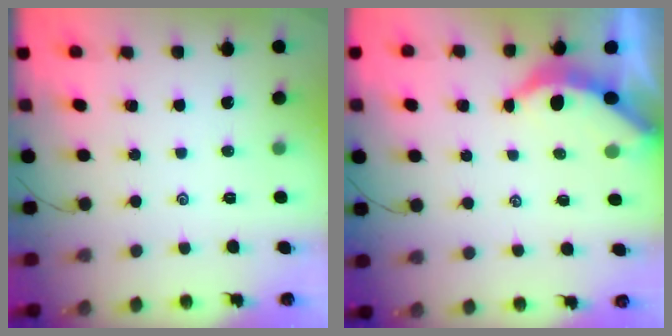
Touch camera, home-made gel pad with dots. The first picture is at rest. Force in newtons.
{"total": 3.8, "press": 3.8, "slide": 0.4}